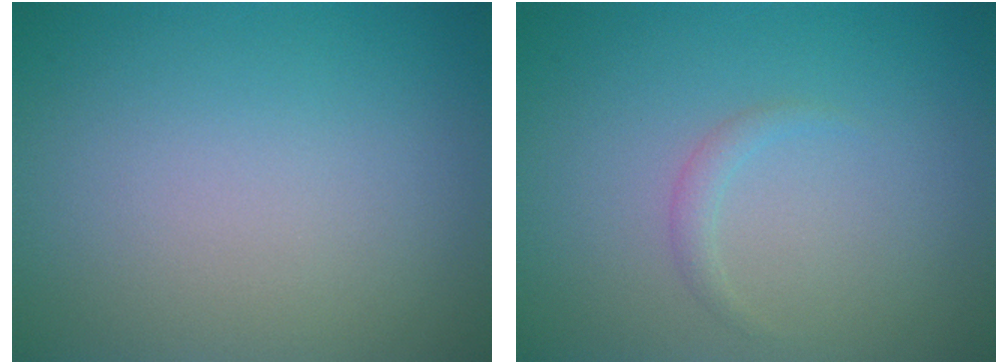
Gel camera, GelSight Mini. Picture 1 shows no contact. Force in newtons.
{"total": 0.9, "press": 0.9, "slide": 0.0}